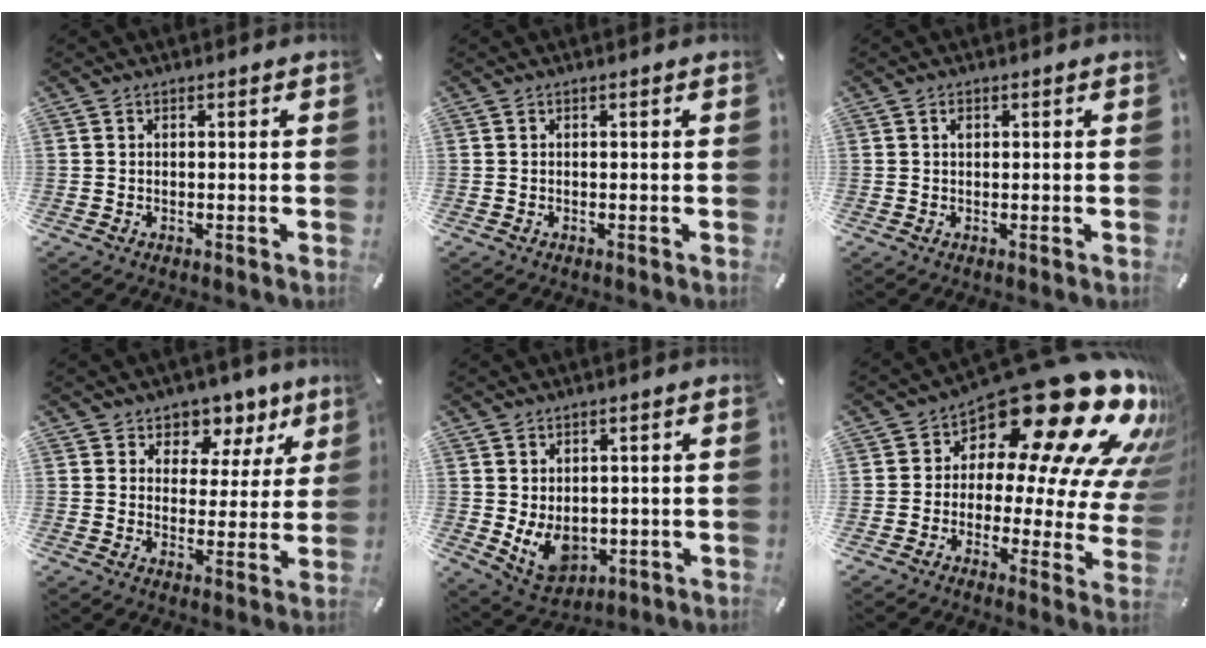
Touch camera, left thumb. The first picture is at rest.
{"total": 0.0}
{"total": 0.9, "force": [0.3, 0.6, 0.7], "torque": [-0.015, 0.002, 0.006]}
{"total": 6.9, "force": [4.9, 4.8, 1.0], "torque": [-0.008, -0.047, 0.081]}
{"total": 7.9, "force": [0.1, 6.6, 4.3], "torque": [-0.072, -0.010, 0.005]}
{"total": 23.2, "force": [14.8, 9.2, 15.4], "torque": [-0.206, -0.129, 0.245]}